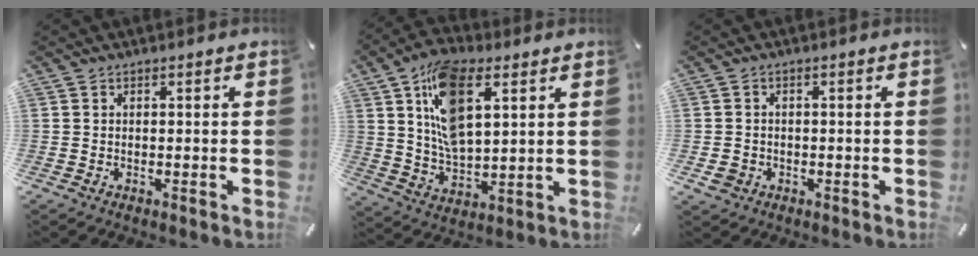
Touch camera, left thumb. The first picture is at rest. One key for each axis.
{"total": 14.8, "fx": 6.3, "fy": 7.8, "fz": 10.9, "tx": -0.221, "ty": -0.011, "tz": 0.109}
{"total": 2.9, "fx": -1.0, "fy": 2.6, "fz": 1.0, "tx": -0.008, "ty": 0.002, "tz": -0.020}